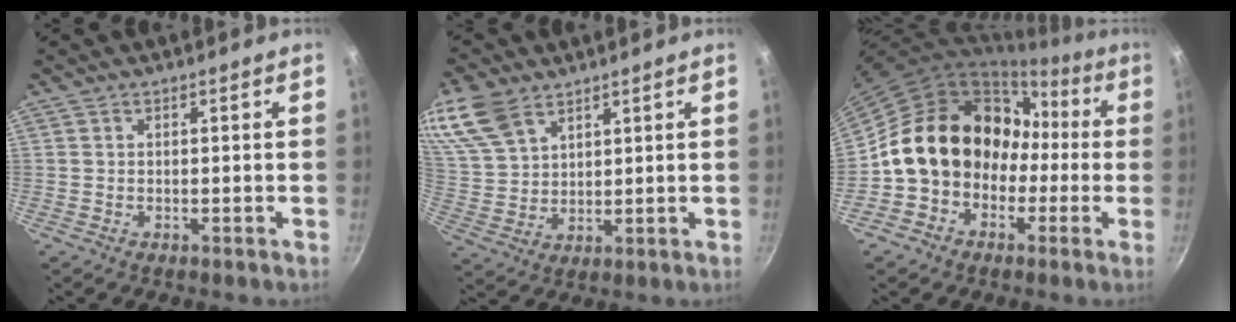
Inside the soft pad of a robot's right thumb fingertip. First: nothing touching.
{"total": 11.9, "force": [7.6, 6.9, 6.0], "torque": [-0.119, -0.008, 0.164]}
{"total": 16.6, "force": [-1.4, 13.7, 9.3], "torque": [-0.104, 0.067, -0.022]}